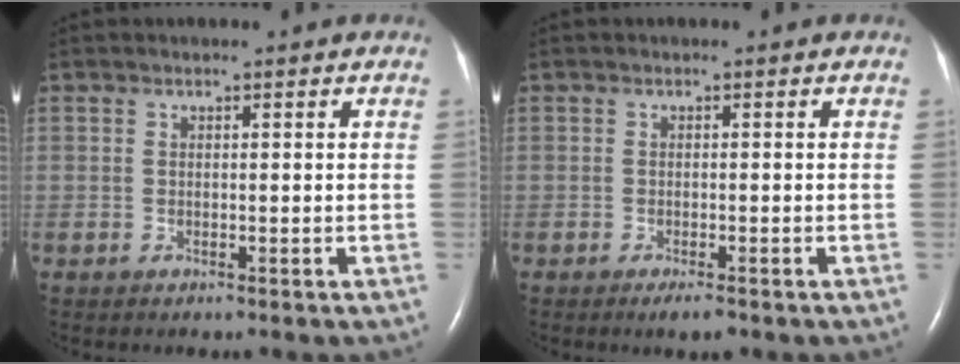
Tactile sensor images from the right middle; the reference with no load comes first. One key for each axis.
{"total": 2.1, "fx": -1.4, "fy": 0.4, "fz": 1.5, "tx": -0.022, "ty": -0.004, "tz": -0.019}